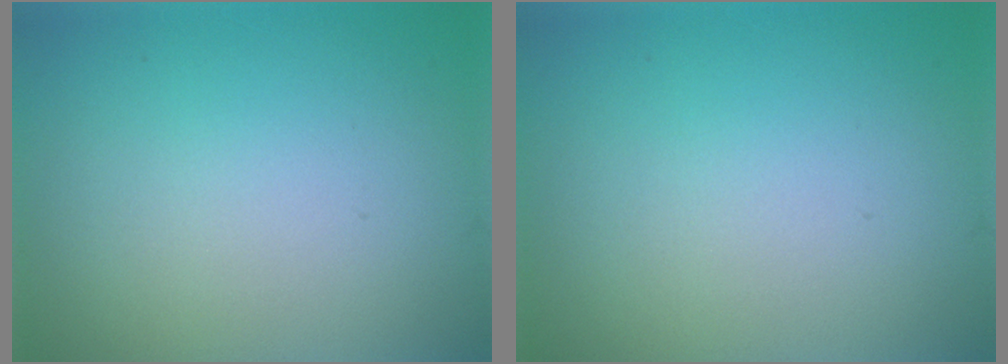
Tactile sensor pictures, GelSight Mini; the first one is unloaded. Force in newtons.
{"total": 0.0}